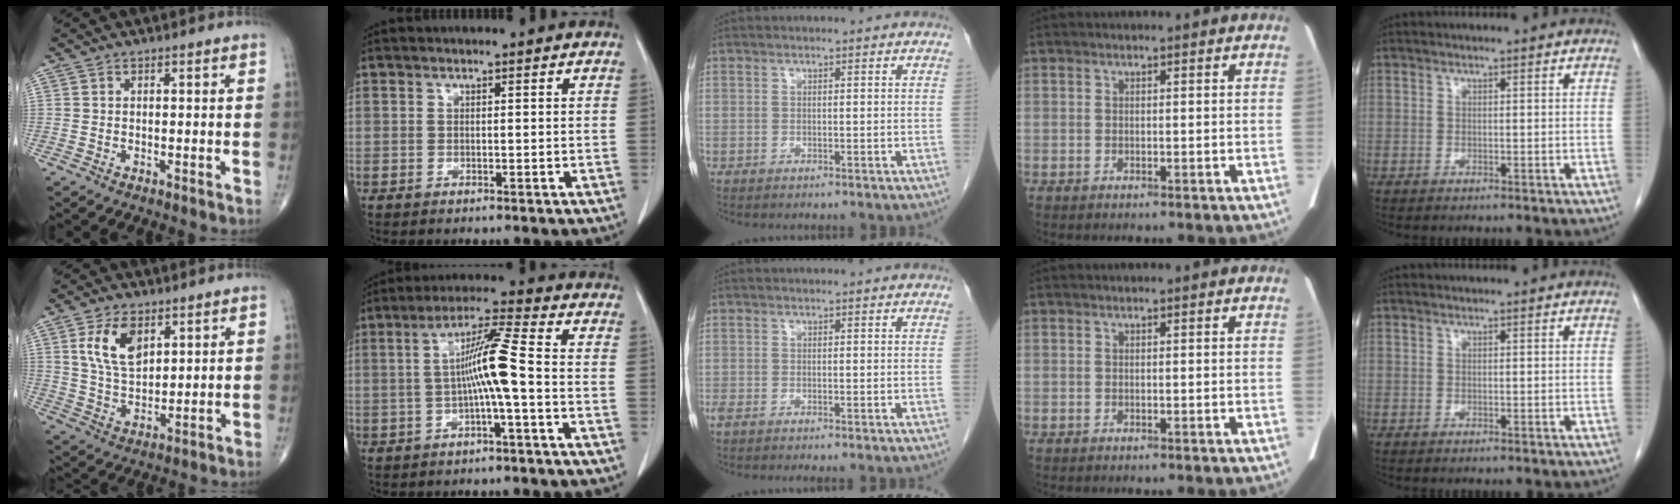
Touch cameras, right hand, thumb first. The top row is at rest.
{"thumb": {"total": 9.5, "force": [3.9, 5.4, 6.8], "torque": [-0.111, -0.018, 0.080]}, "index": {"total": 7.7, "force": [-0.8, -0.7, 7.6], "torque": [-0.138, 0.015, -0.014]}, "middle": {"total": 1.5, "force": [-1.2, 0.2, 0.9], "torque": [-0.019, -0.006, -0.022]}}